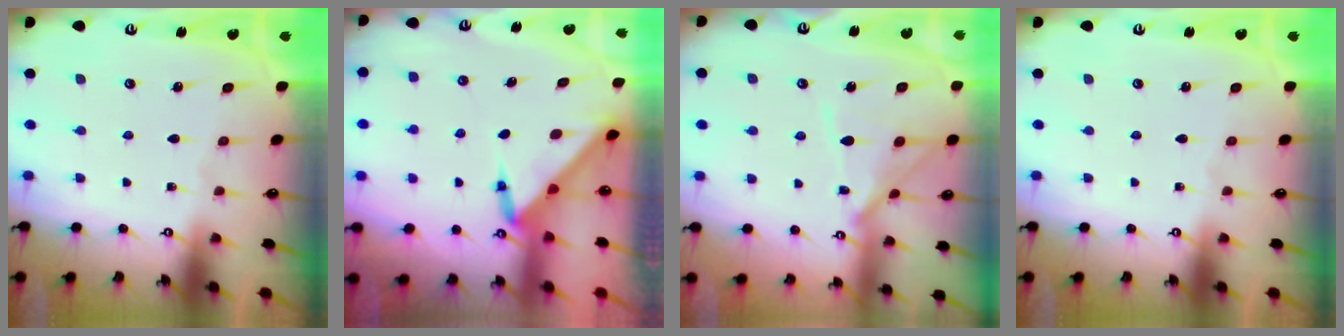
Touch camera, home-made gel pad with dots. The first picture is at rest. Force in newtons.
{"total": 3.2, "press": 3.2, "slide": 0.0}
{"total": 11.8, "press": 11.7, "slide": 0.8}
{"total": 0.0}